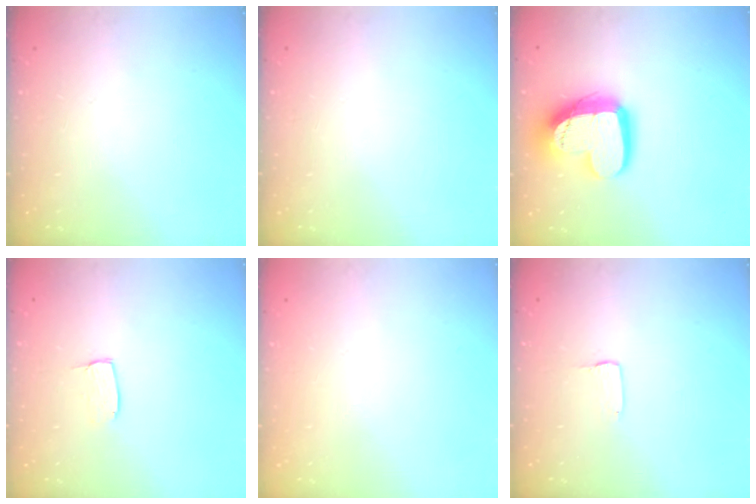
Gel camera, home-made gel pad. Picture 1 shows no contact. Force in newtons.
{"total": 0.0}
{"total": 16.0, "press": 16.0, "slide": 1.4}
{"total": 4.9, "press": 4.8, "slide": 0.4}
{"total": 0.0}
{"total": 1.0, "press": 1.0, "slide": 0.1}